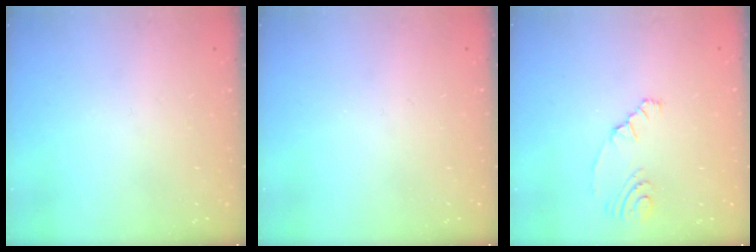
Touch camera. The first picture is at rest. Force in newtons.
{"total": 0.0}
{"total": 5.5, "press": 2.0, "slide": 5.2}